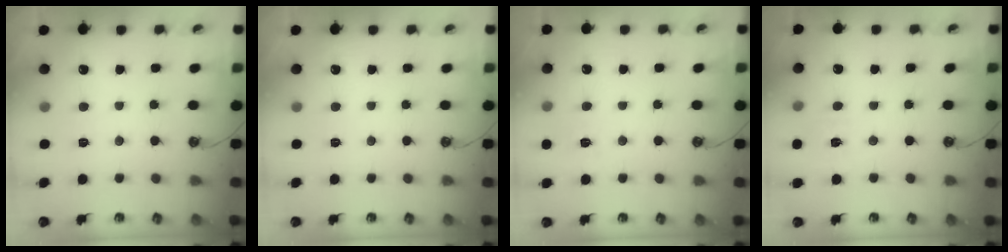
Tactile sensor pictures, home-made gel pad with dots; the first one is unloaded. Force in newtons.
{"total": 0.0}
{"total": 7.4, "press": 7.4, "slide": 0.5}
{"total": 6.3, "press": 6.3, "slide": 0.7}